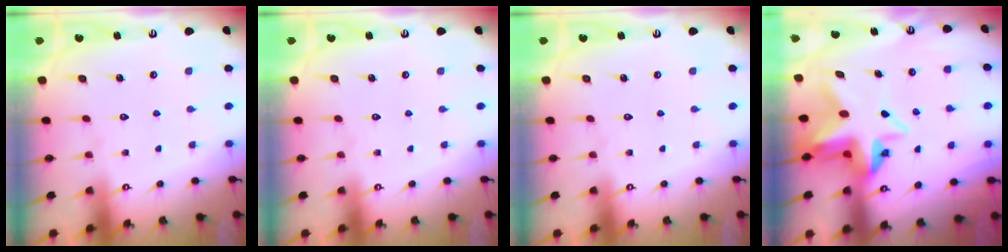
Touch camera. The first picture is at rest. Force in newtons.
{"total": 0.0}
{"total": 0.0}
{"total": 6.9, "press": 6.7, "slide": 1.5}